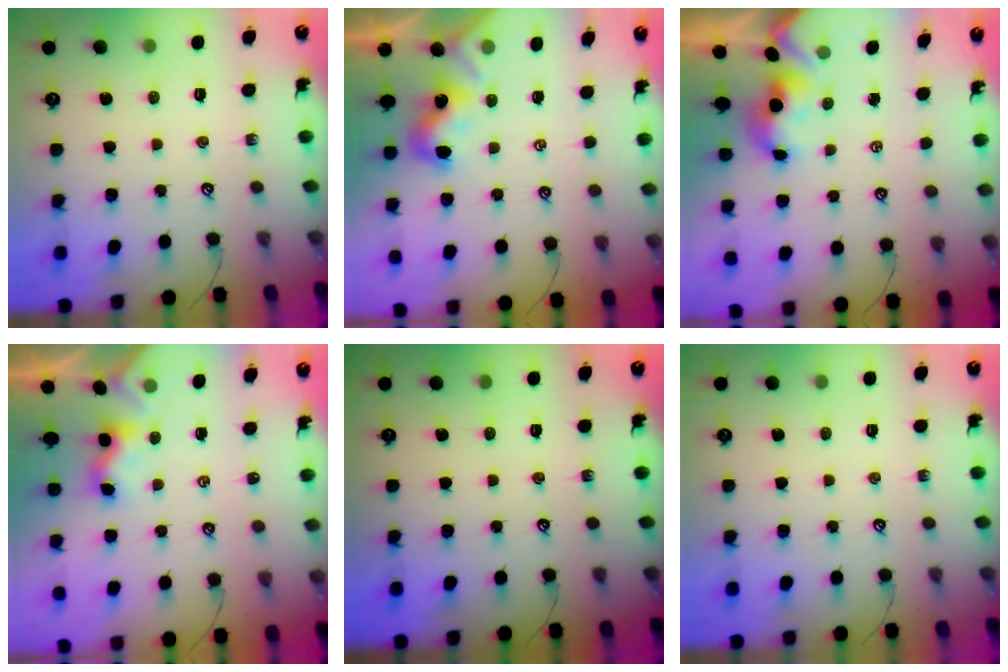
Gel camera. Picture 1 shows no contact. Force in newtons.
{"total": 2.0, "press": 2.0, "slide": 0.5}
{"total": 1.7, "press": 1.5, "slide": 0.7}
{"total": 1.6, "press": 1.5, "slide": 0.5}
{"total": 0.0}
{"total": 0.0}